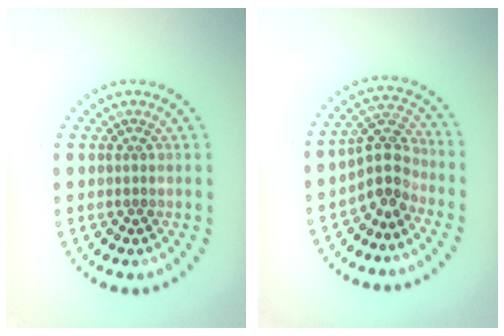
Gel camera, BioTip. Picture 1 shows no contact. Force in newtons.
{"total": 3.3, "press": 2.8, "slide": 1.7}